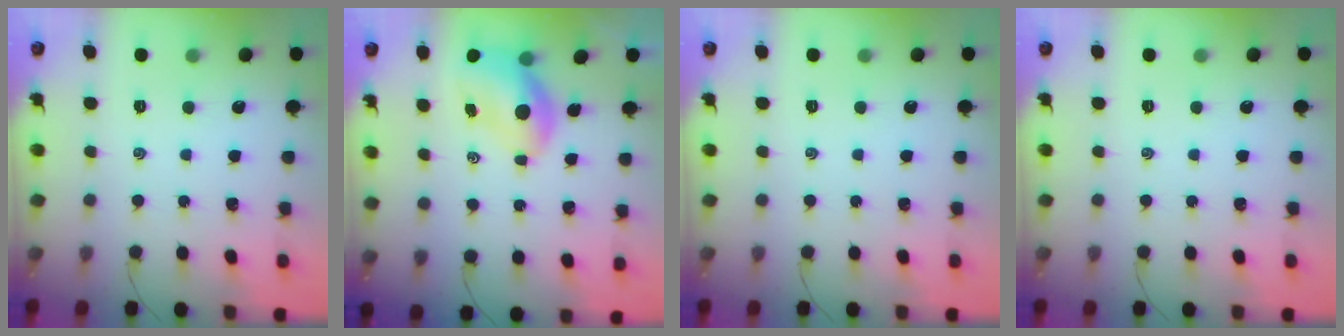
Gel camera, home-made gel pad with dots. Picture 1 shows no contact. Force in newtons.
{"total": 7.9, "press": 7.8, "slide": 1.4}
{"total": 0.0}
{"total": 0.0}